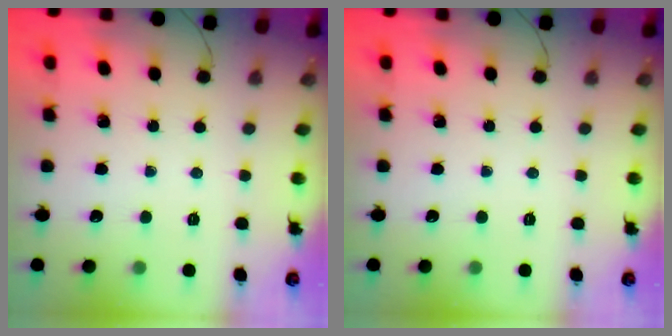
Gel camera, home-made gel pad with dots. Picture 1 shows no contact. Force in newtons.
{"total": 0.0}